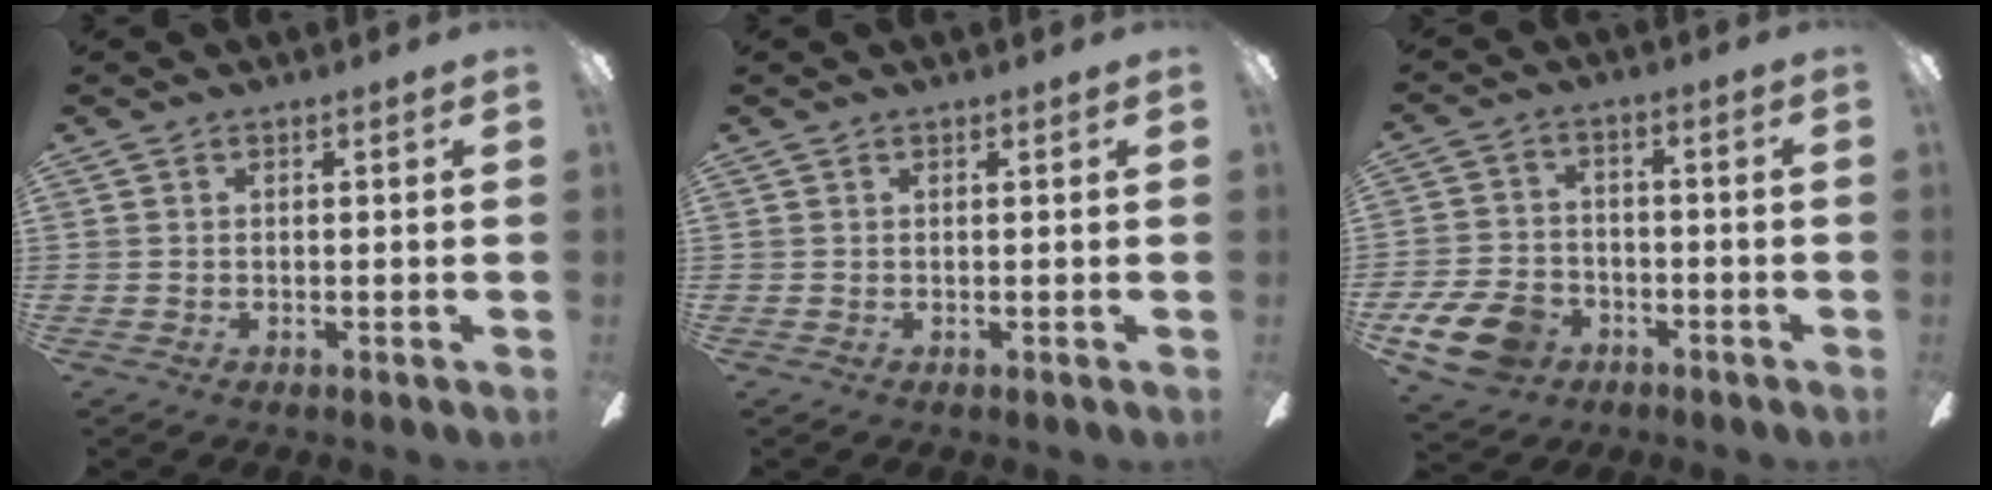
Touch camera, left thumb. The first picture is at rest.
{"total": 0.0}
{"total": 11.2, "force": [-6.2, 7.3, 5.7], "torque": [-0.129, 0.039, -0.113]}